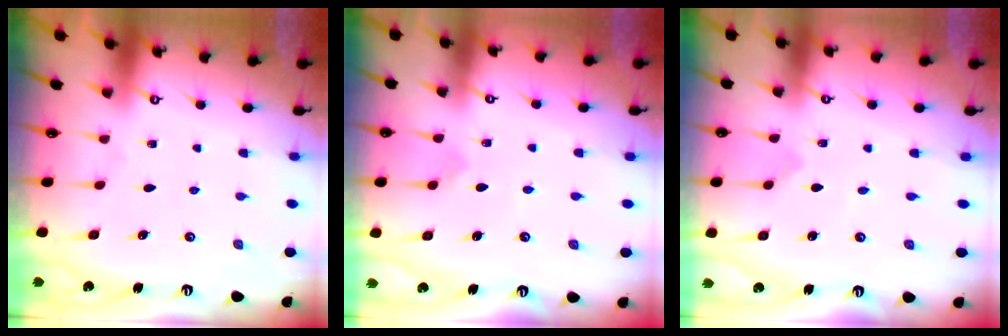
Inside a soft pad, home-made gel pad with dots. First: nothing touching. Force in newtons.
{"total": 3.5, "press": 3.4, "slide": 0.4}
{"total": 0.0}